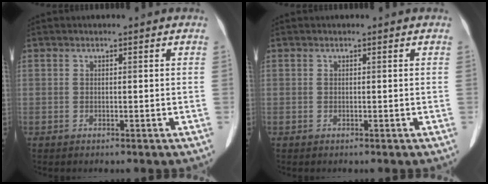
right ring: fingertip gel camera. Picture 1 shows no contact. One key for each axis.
{"total": 0.0}